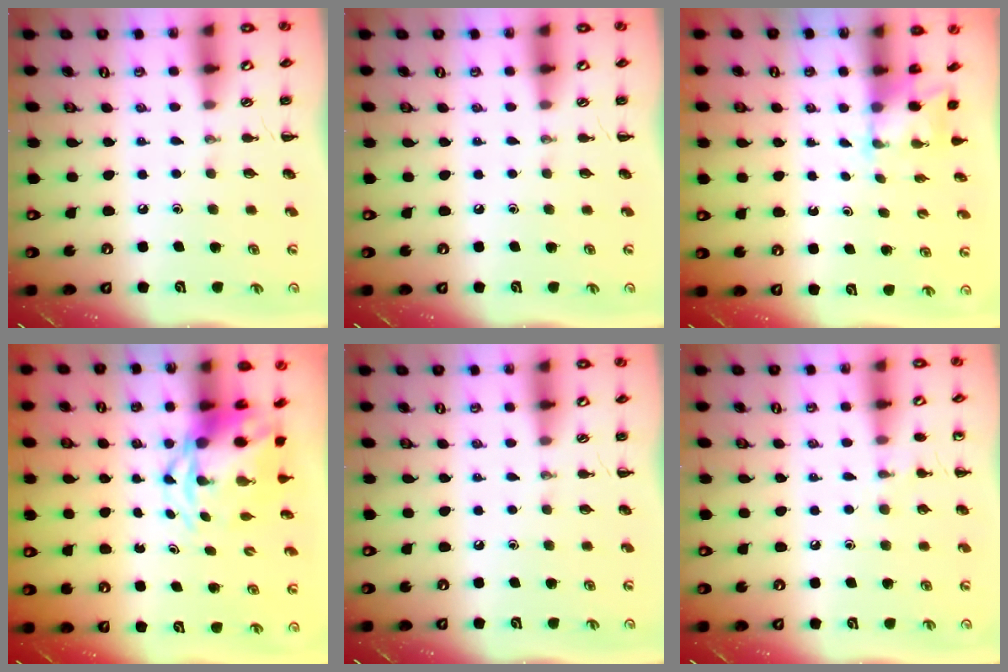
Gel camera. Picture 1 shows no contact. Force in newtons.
{"total": 0.0}
{"total": 1.7, "press": 1.6, "slide": 0.6}
{"total": 5.2, "press": 5.0, "slide": 1.7}
{"total": 0.0}
{"total": 5.5, "press": 5.1, "slide": 1.8}